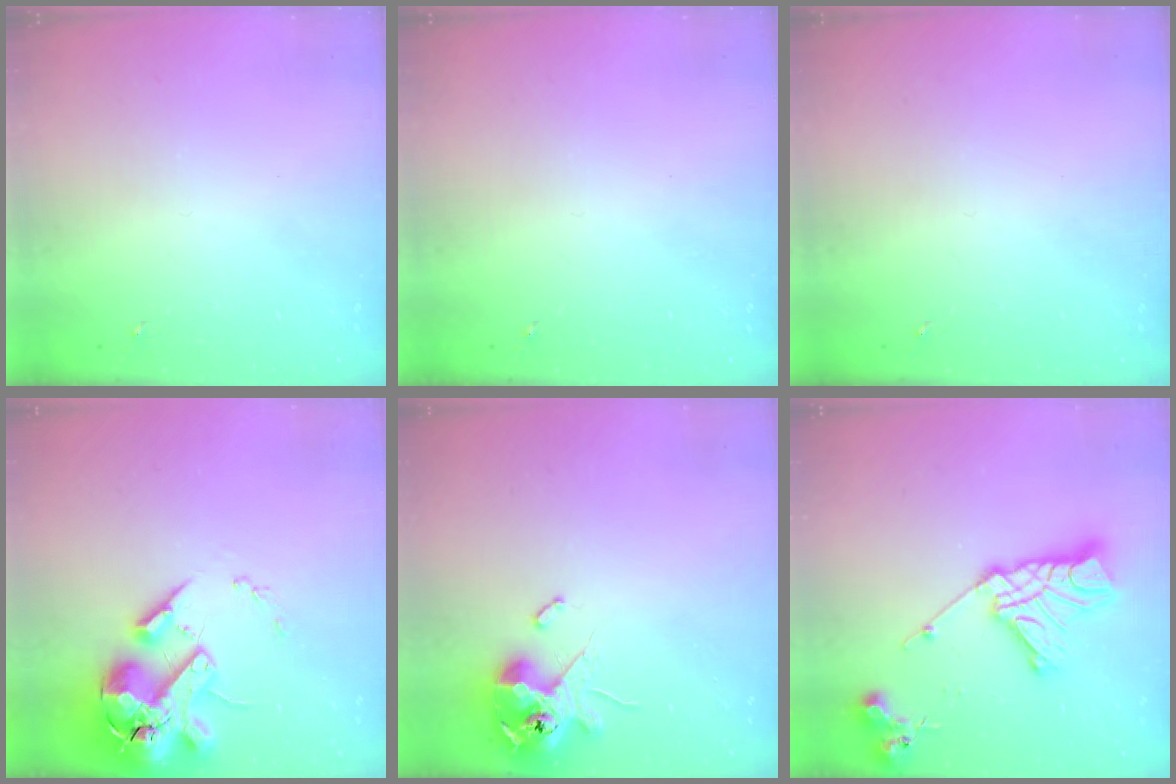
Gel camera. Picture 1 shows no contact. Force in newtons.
{"total": 0.0}
{"total": 0.0}
{"total": 20.7, "press": 20.4, "slide": 3.5}
{"total": 12.4, "press": 12.2, "slide": 2.1}
{"total": 19.3, "press": 19.2, "slide": 1.8}